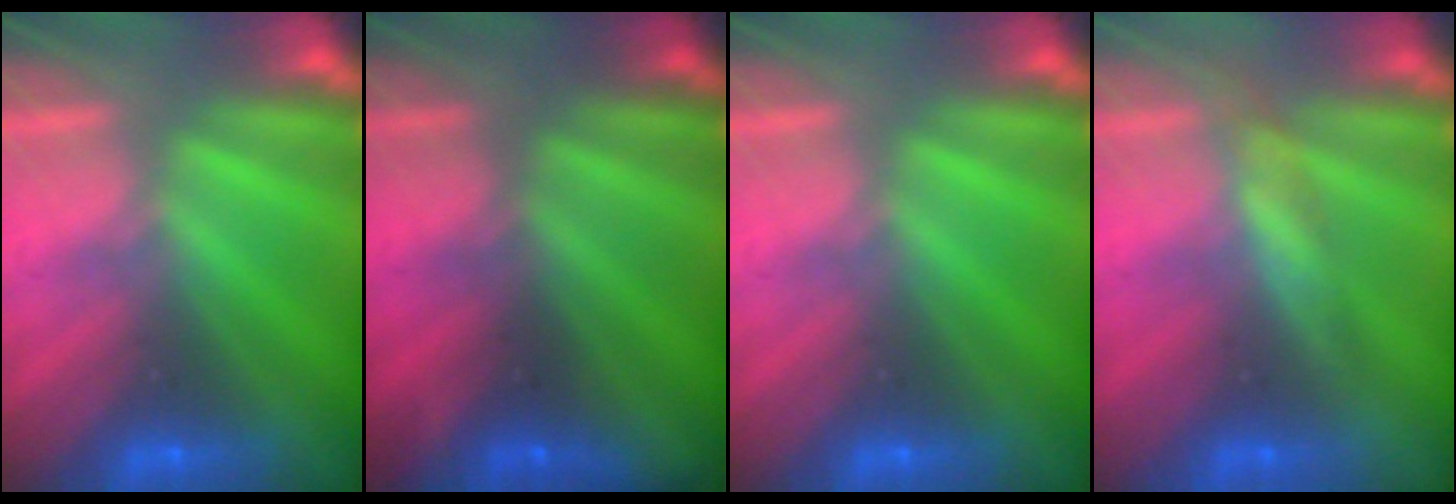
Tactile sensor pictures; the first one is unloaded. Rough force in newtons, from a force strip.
{"total": 2.4}
{"total": 0.0}
{"total": 2.8}